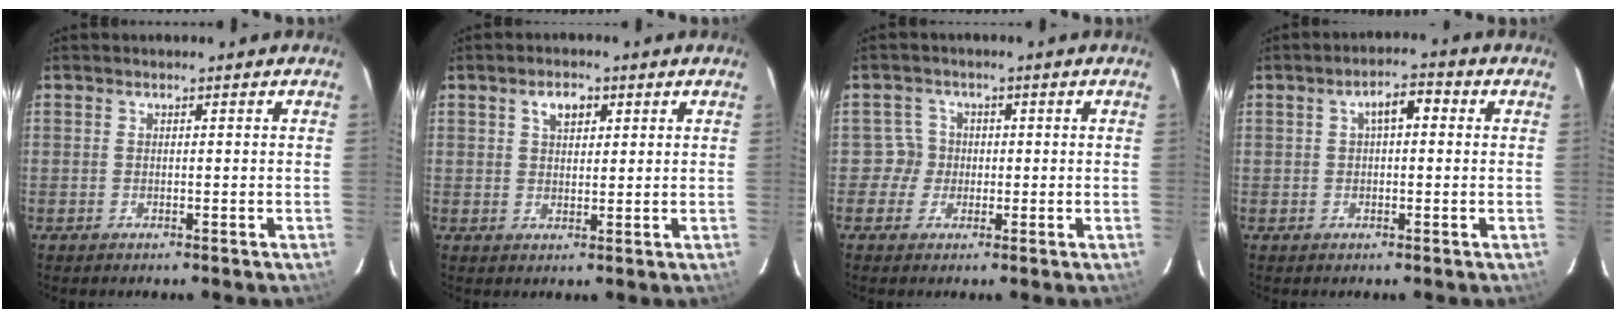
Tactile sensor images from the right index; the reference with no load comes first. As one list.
[{"total": 3.5, "force": [1.8, 1.8, 2.4], "torque": [-0.041, 0.008, 0.032]}, {"total": 2.7, "force": [-0.3, 2.6, -0.3], "torque": [0.012, 0.011, -0.006]}, {"total": 4.0, "force": [0.9, 1.5, 3.5], "torque": [-0.059, 0.016, 0.015]}]